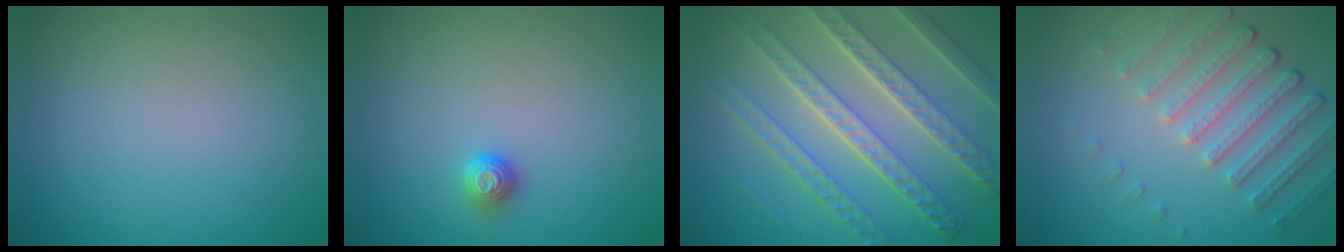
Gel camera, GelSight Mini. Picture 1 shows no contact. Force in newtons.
{"total": 1.1, "press": 1.0, "slide": 0.4}
{"total": 8.1, "press": 6.5, "slide": 4.7}
{"total": 4.7, "press": 3.4, "slide": 3.3}